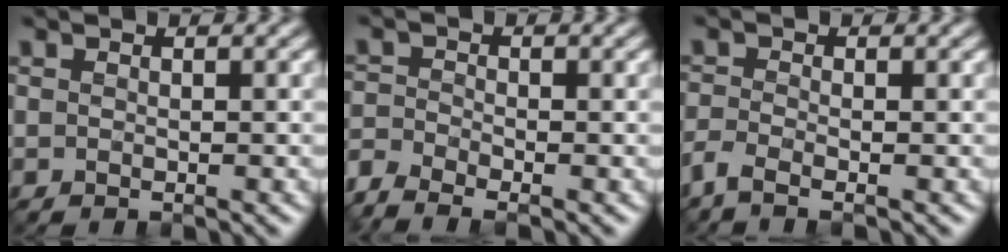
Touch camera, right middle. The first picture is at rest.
{"total": 3.1, "force": [-2.7, 0.9, 1.2], "torque": [-0.035, -0.008, -0.066]}
{"total": 1.9, "force": [-1.5, 0.4, 1.1], "torque": [-0.035, -0.007, -0.042]}